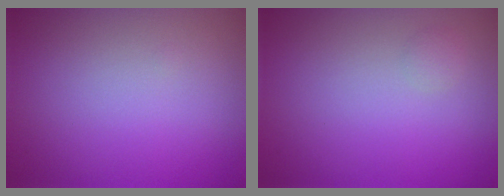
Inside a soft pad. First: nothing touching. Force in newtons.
{"total": 0.7, "press": 0.7, "slide": 0.0}